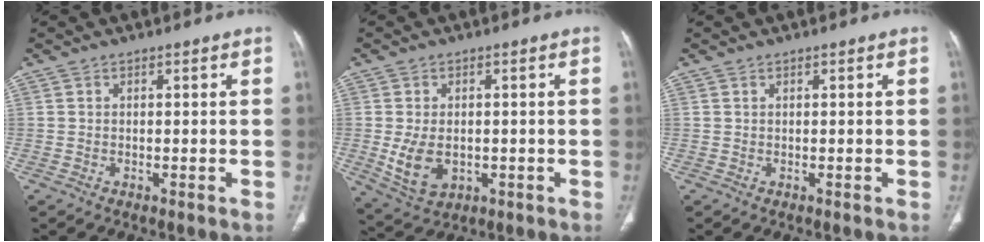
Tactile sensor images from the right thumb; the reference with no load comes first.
{"total": 7.8, "force": [-1.0, 5.3, 5.7], "torque": [-0.101, -0.003, -0.002]}
{"total": 0.0}